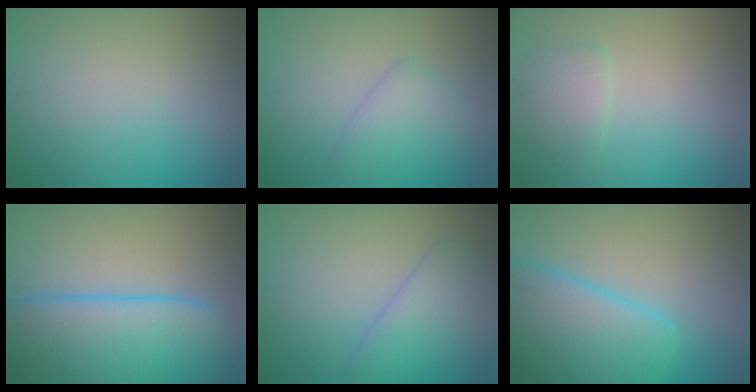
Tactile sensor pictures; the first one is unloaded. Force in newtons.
{"total": 2.7, "press": 2.7, "slide": 0.1}
{"total": 1.7, "press": 1.6, "slide": 0.2}
{"total": 9.7, "press": 9.7, "slide": 0.5}
{"total": 3.8, "press": 3.8, "slide": 0.2}
{"total": 7.0, "press": 7.0, "slide": 0.3}